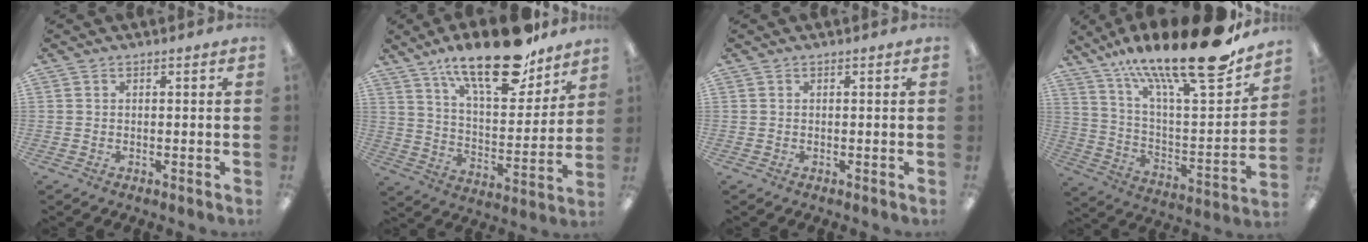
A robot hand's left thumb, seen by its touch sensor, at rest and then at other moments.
{"total": 20.6, "force": [14.9, 7.0, 12.4], "torque": [-0.200, -0.093, 0.253]}
{"total": 0.0}
{"total": 25.0, "force": [19.0, 4.7, 15.6], "torque": [-0.237, -0.133, 0.303]}